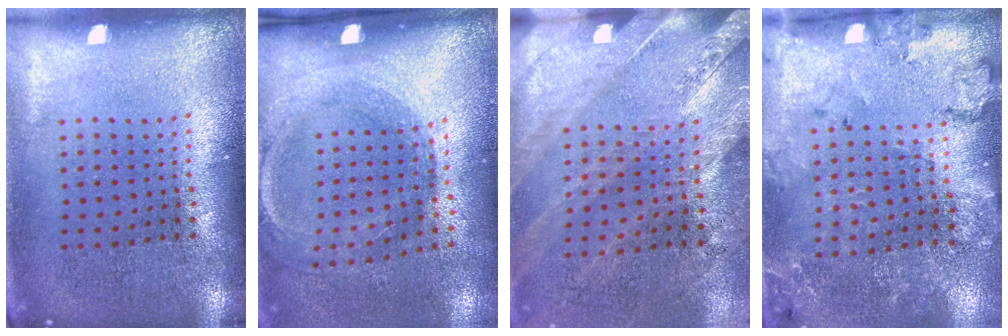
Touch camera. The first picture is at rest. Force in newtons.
{"total": 1.7, "press": 1.2, "slide": 1.1}
{"total": 2.5, "press": 2.3, "slide": 1.0}
{"total": 1.8, "press": 1.7, "slide": 0.6}